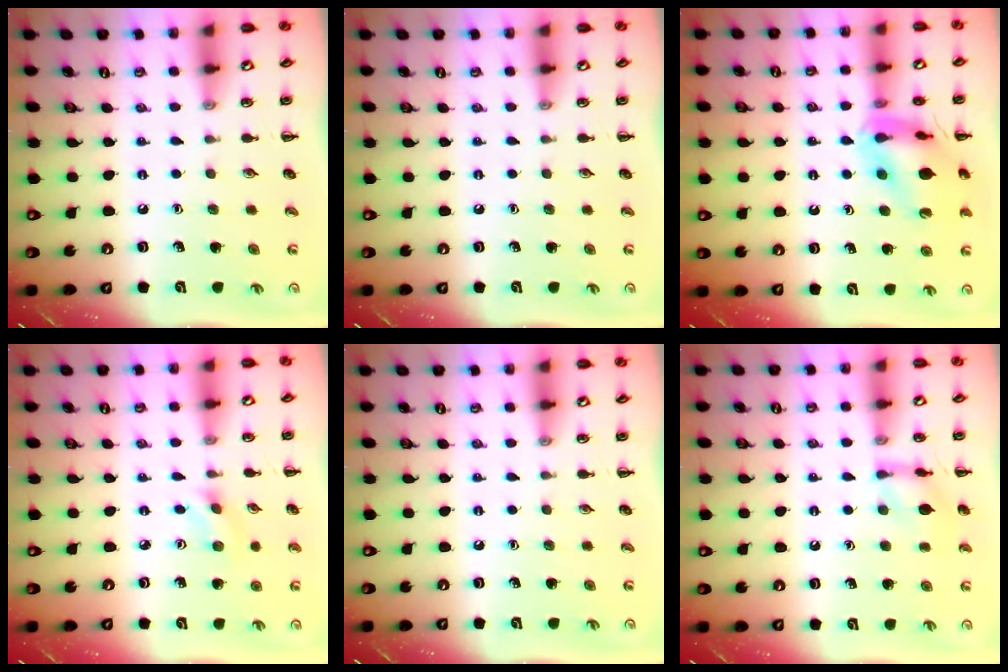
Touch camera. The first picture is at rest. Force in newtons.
{"total": 0.0}
{"total": 15.8, "press": 15.8, "slide": 1.3}
{"total": 1.9, "press": 1.7, "slide": 0.8}
{"total": 0.0}
{"total": 9.7, "press": 9.7, "slide": 0.6}